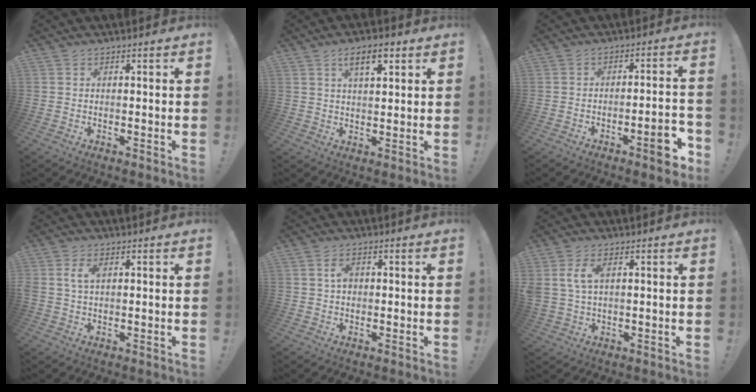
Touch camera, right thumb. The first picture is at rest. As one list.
[{"total": 6.7, "force": [3.4, 2.6, 5.2], "torque": [-0.078, -0.005, 0.054]}, {"total": 8.2, "force": [-4.4, 2.0, 6.6], "torque": [-0.078, 0.018, -0.073]}, {"total": 3.7, "force": [1.0, 2.2, 2.9], "torque": [-0.056, 0.007, 0.018]}, {"total": 2.9, "force": [0.4, 2.0, 2.1], "torque": [-0.026, 0.001, 0.003]}, {"total": 6.1, "force": [1.9, 3.3, 4.7], "torque": [-0.102, 0.003, 0.035]}]